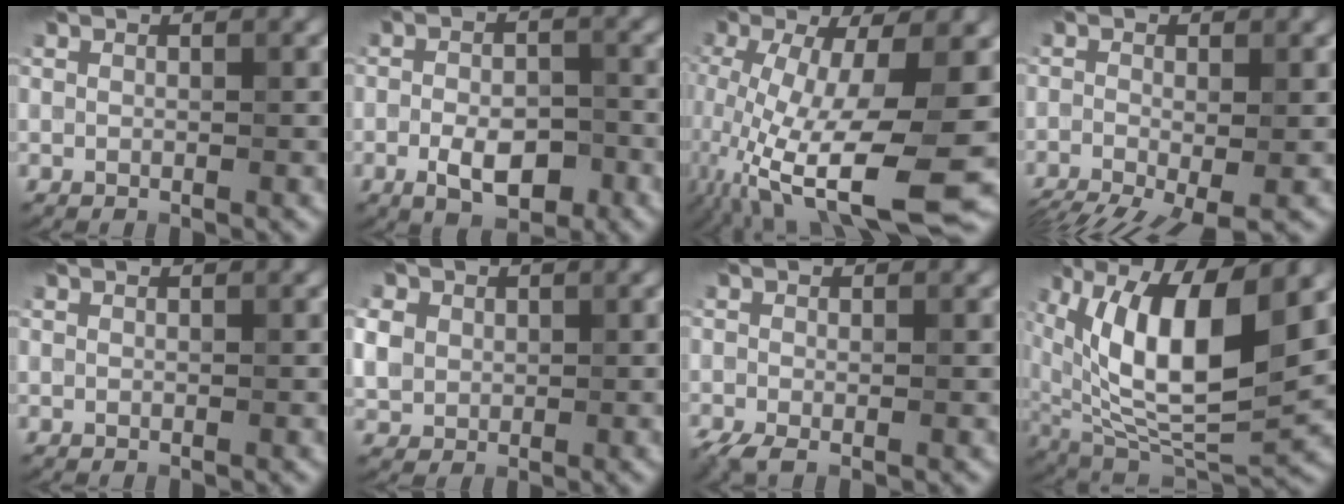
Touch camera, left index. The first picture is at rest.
{"total": 4.9, "force": [-1.8, 2.5, 3.7], "torque": [-0.061, 0.000, -0.033]}
{"total": 14.1, "force": [-3.8, 4.2, 12.9], "torque": [-0.246, -0.023, -0.060]}
{"total": 8.5, "force": [-5.0, 3.1, 6.1], "torque": [-0.094, -0.035, -0.070]}
{"total": 0.0}
{"total": 5.1, "force": [1.6, 4.3, 2.4], "torque": [-0.077, 0.020, 0.022]}
{"total": 2.1, "force": [-1.3, 0.5, 1.5], "torque": [-0.036, -0.008, -0.032]}
{"total": 13.3, "force": [3.7, 4.9, 11.8], "torque": [-0.207, -0.004, 0.067]}